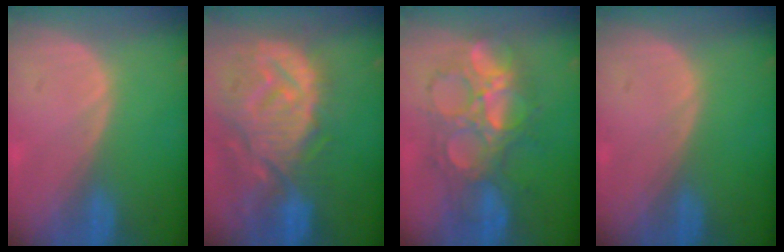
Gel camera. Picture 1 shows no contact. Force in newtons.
{"total": 13.4, "press": 11.7, "slide": 6.6}
{"total": 9.5, "press": 9.5, "slide": 0.2}
{"total": 0.0}